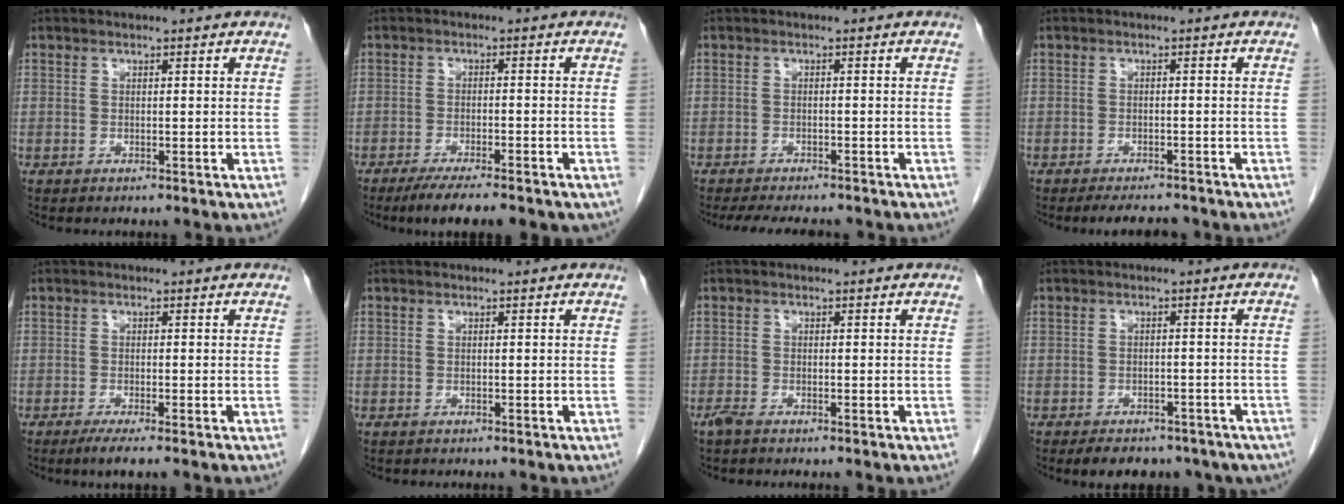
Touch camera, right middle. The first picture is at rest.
{"total": 8.8, "force": [-6.8, 1.7, 5.3], "torque": [-0.072, -0.014, -0.095]}
{"total": 8.9, "force": [-7.8, 2.1, 3.7], "torque": [-0.051, -0.009, -0.105]}
{"total": 4.5, "force": [-4.0, 1.2, 1.5], "torque": [-0.019, -0.006, -0.059]}
{"total": 2.6, "force": [-1.8, -0.1, 1.9], "torque": [-0.034, -0.008, -0.033]}
{"total": 0.0}
{"total": 1.3, "force": [-1.0, 0.3, 0.7], "torque": [-0.023, -0.003, -0.022]}
{"total": 11.6, "force": [-8.7, 6.0, 4.8], "torque": [-0.068, -0.001, -0.096]}